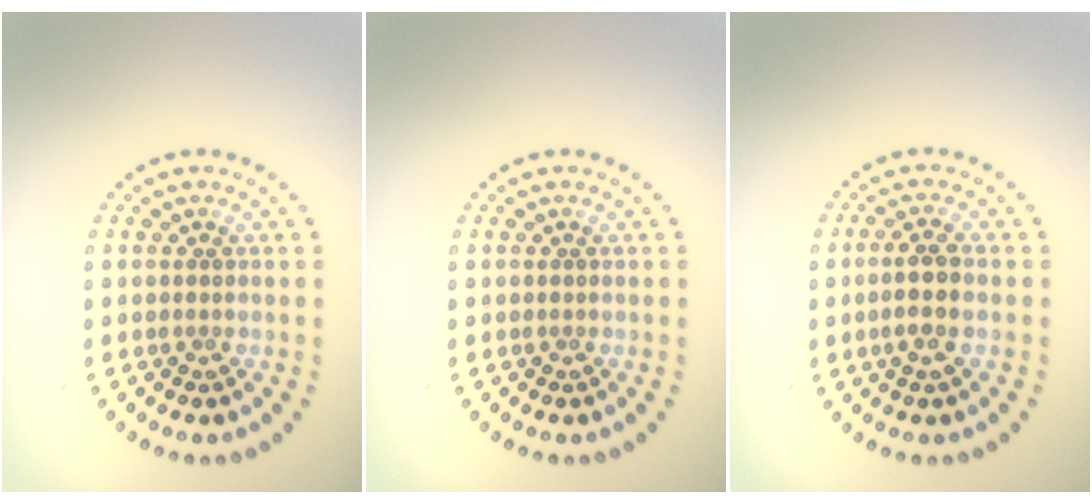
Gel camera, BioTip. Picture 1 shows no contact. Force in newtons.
{"total": 0.0}
{"total": 2.4, "press": 2.2, "slide": 1.0}